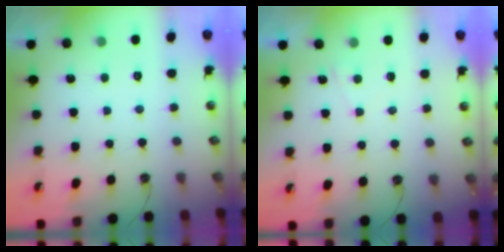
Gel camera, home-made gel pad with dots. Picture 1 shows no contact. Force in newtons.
{"total": 1.4, "press": 1.3, "slide": 0.3}